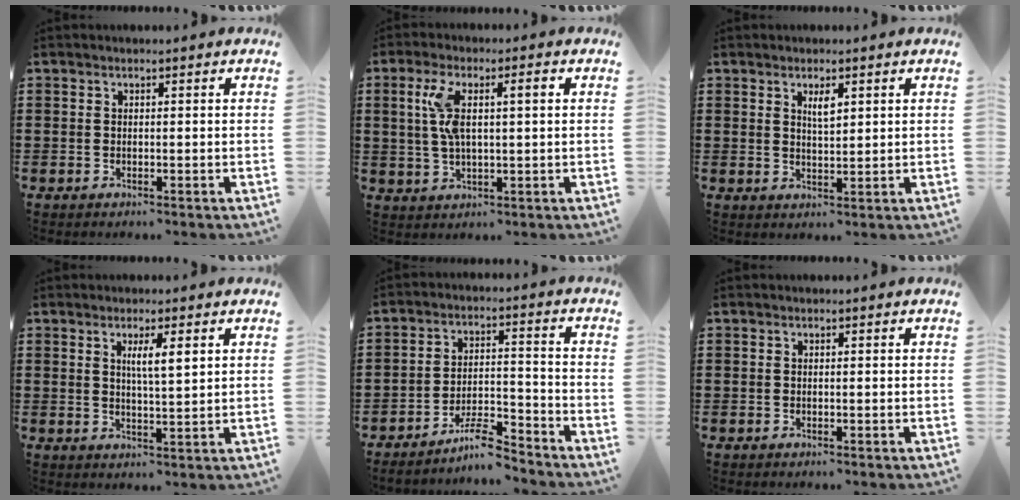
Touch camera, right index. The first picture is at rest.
{"total": 6.8, "force": [1.5, 2.1, 6.3], "torque": [-0.138, 0.003, 0.018]}
{"total": 2.5, "force": [1.2, 0.7, 2.0], "torque": [-0.035, -0.001, 0.018]}
{"total": 3.7, "force": [1.3, 0.4, 3.4], "torque": [-0.070, 0.002, 0.018]}
{"total": 6.9, "force": [-6.1, 1.1, 3.0], "torque": [-0.051, 0.008, -0.113]}
{"total": 0.0}